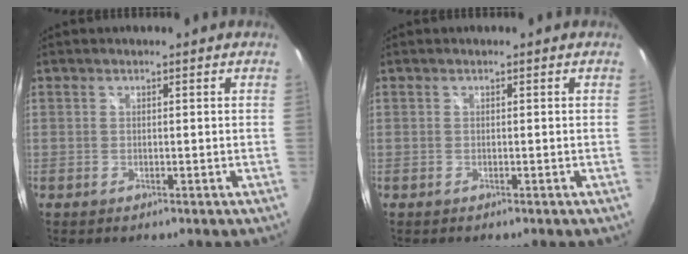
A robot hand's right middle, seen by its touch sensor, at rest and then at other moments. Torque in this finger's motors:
{"motor_torque": [0.52, -0.69, 0.01, 0.05]}